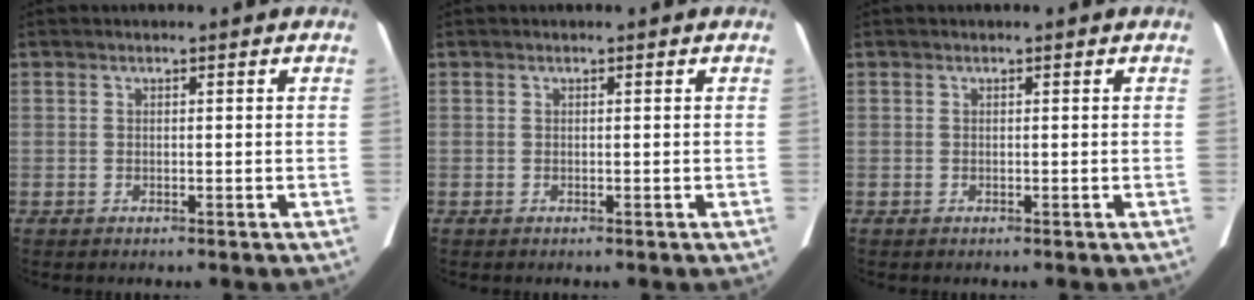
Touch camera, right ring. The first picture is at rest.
{"total": 0.0}
{"total": 0.0}